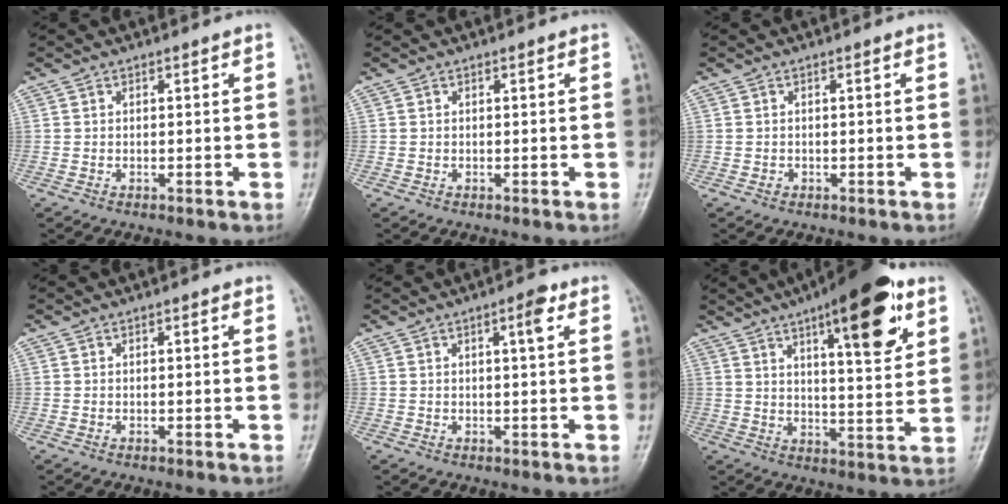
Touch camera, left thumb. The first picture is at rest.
{"total": 0.0}
{"total": 0.6, "force": [-0.2, 0.5, 0.2], "torque": [-0.002, 0.006, -0.004]}
{"total": 0.8, "force": [0.4, 0.2, 0.7], "torque": [-0.013, 0.001, 0.003]}
{"total": 3.3, "force": [1.4, 0.6, 2.9], "torque": [-0.043, -0.002, 0.019]}
{"total": 18.4, "force": [9.5, 5.4, 14.8], "torque": [-0.184, -0.036, 0.138]}